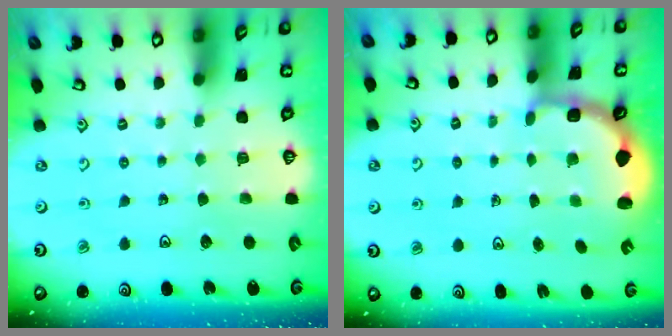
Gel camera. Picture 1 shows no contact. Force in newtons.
{"total": 3.0, "press": 2.1, "slide": 2.2}